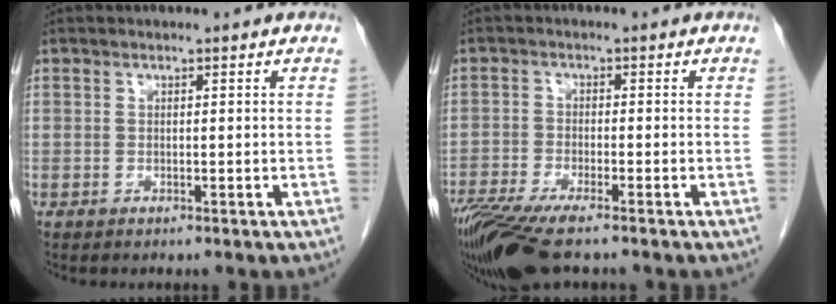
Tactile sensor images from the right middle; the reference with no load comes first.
{"total": 10.7, "force": [-8.1, 1.7, 6.8], "torque": [-0.126, -0.021, -0.141]}